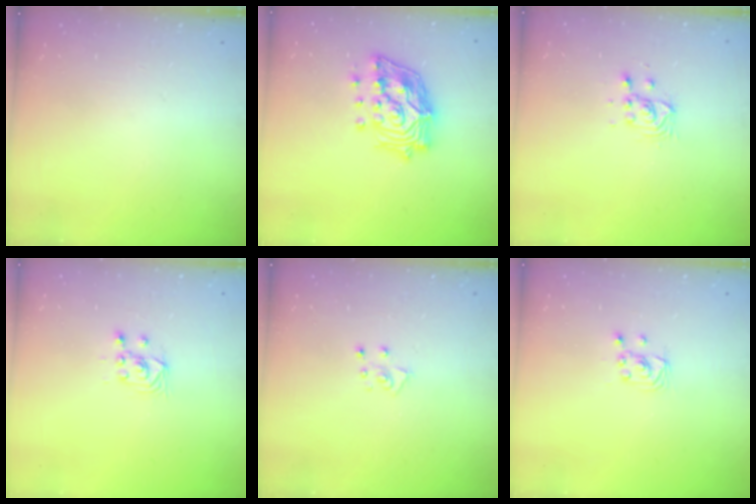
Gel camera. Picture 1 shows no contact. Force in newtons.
{"total": 18.1, "press": 17.9, "slide": 2.7}
{"total": 3.4, "press": 3.4, "slide": 0.4}
{"total": 2.9, "press": 2.7, "slide": 1.0}
{"total": 4.8, "press": 4.8, "slide": 0.2}
{"total": 2.4, "press": 2.4, "slide": 0.2}